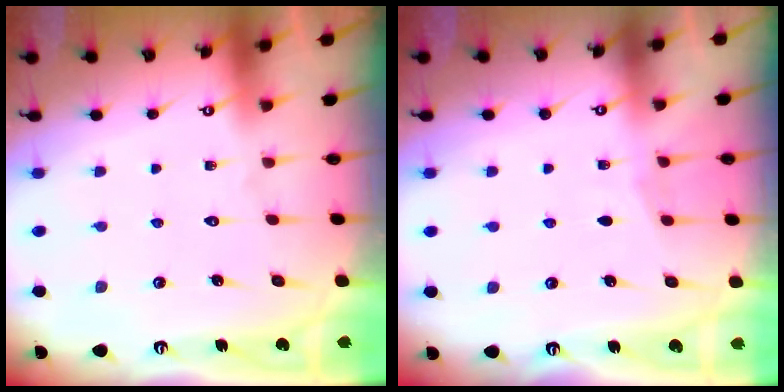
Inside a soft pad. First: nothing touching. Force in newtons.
{"total": 3.7, "press": 3.7, "slide": 0.4}